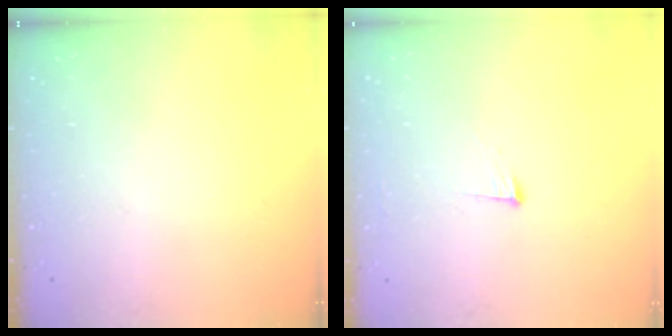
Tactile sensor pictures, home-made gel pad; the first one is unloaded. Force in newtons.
{"total": 6.5, "press": 6.4, "slide": 1.4}